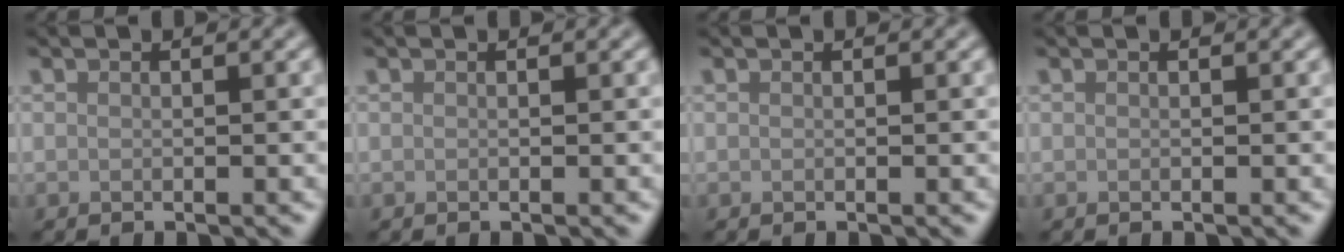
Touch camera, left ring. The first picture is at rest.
{"total": 0.0}
{"total": 0.0}
{"total": 0.0}